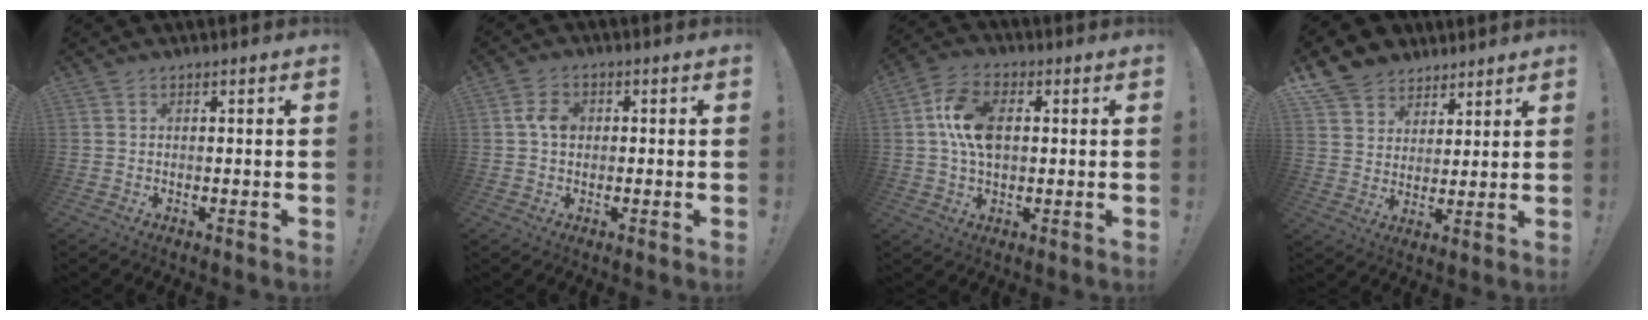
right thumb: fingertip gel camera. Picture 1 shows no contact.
{"total": 5.0, "force": [0.2, 3.7, 3.4], "torque": [-0.055, 0.012, 0.004]}
{"total": 11.9, "force": [1.4, 7.4, 9.2], "torque": [-0.173, 0.007, 0.028]}
{"total": 9.7, "force": [6.9, 6.7, 1.3], "torque": [-0.031, -0.050, 0.140]}